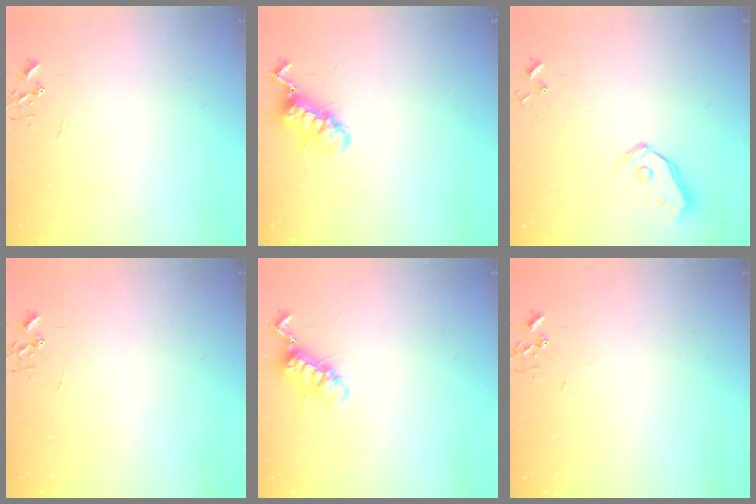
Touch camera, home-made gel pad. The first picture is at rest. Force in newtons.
{"total": 12.5, "press": 12.5, "slide": 0.9}
{"total": 8.7, "press": 8.6, "slide": 1.3}
{"total": 0.0}
{"total": 11.3, "press": 11.2, "slide": 1.2}
{"total": 0.0}